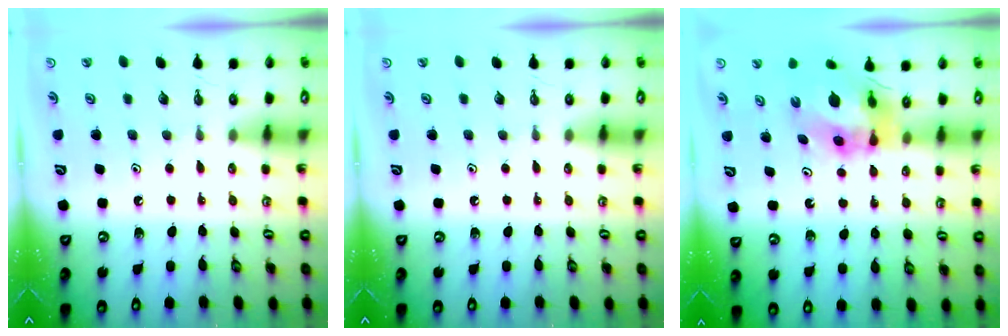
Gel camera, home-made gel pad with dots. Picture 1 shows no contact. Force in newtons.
{"total": 0.0}
{"total": 10.3, "press": 10.2, "slide": 1.4}